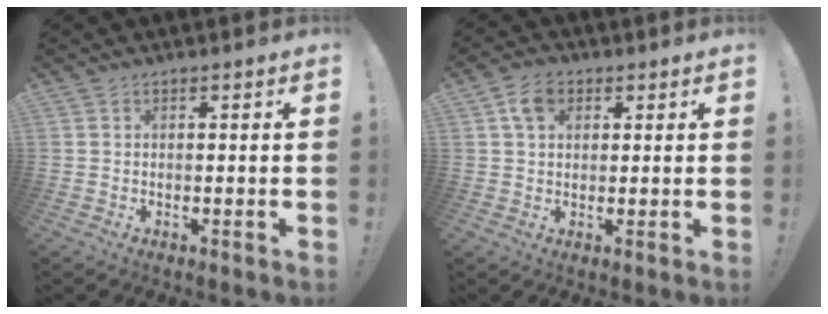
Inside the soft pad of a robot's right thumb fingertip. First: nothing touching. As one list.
[{"total": 6.4, "force": [2.3, 4.5, 3.9], "torque": [-0.068, 0.006, 0.044]}]